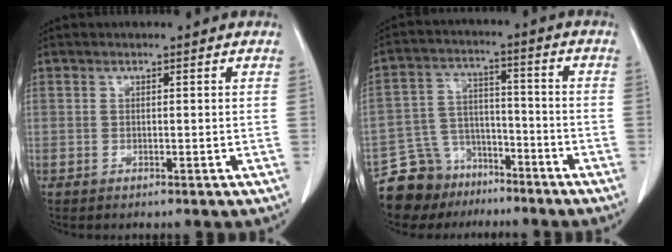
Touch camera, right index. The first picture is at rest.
{"total": 10.7, "force": [-8.4, 6.6, 1.3], "torque": [-0.036, 0.042, -0.139]}